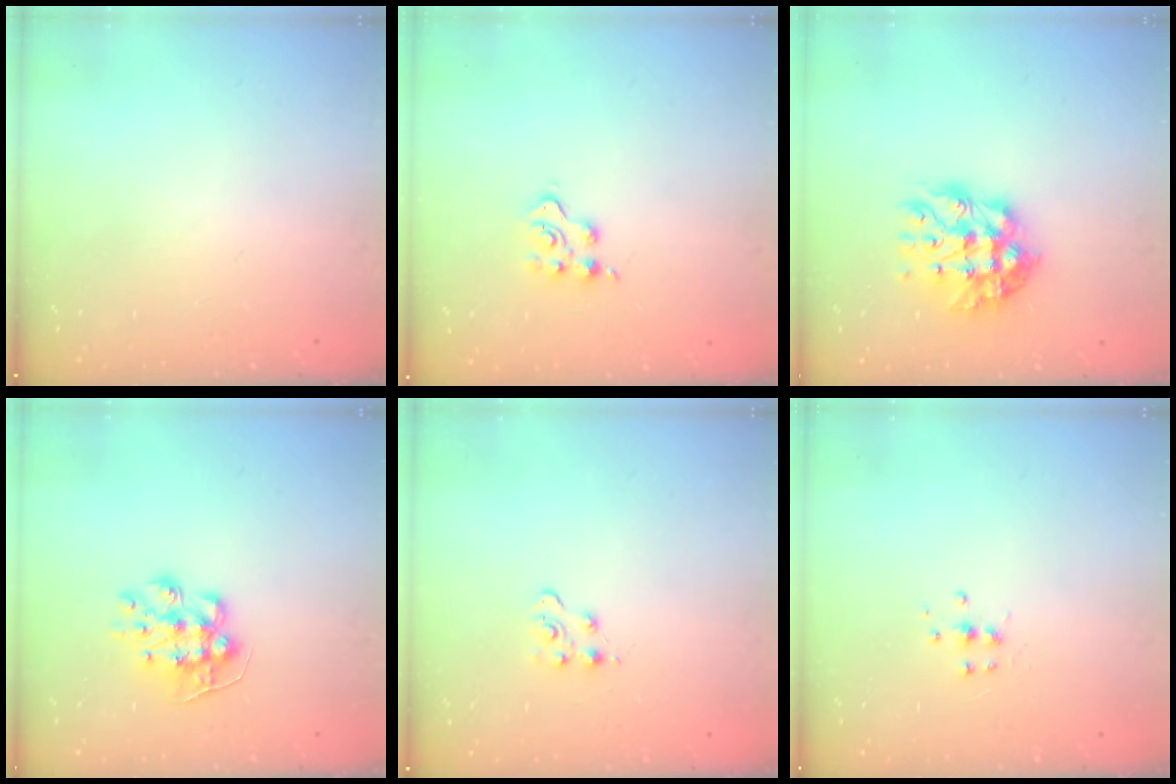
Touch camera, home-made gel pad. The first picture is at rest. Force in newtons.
{"total": 5.1, "press": 5.0, "slide": 0.5}
{"total": 12.1, "press": 12.0, "slide": 1.1}
{"total": 9.5, "press": 9.5, "slide": 0.7}
{"total": 3.6, "press": 3.5, "slide": 0.5}
{"total": 4.7, "press": 4.7, "slide": 0.4}